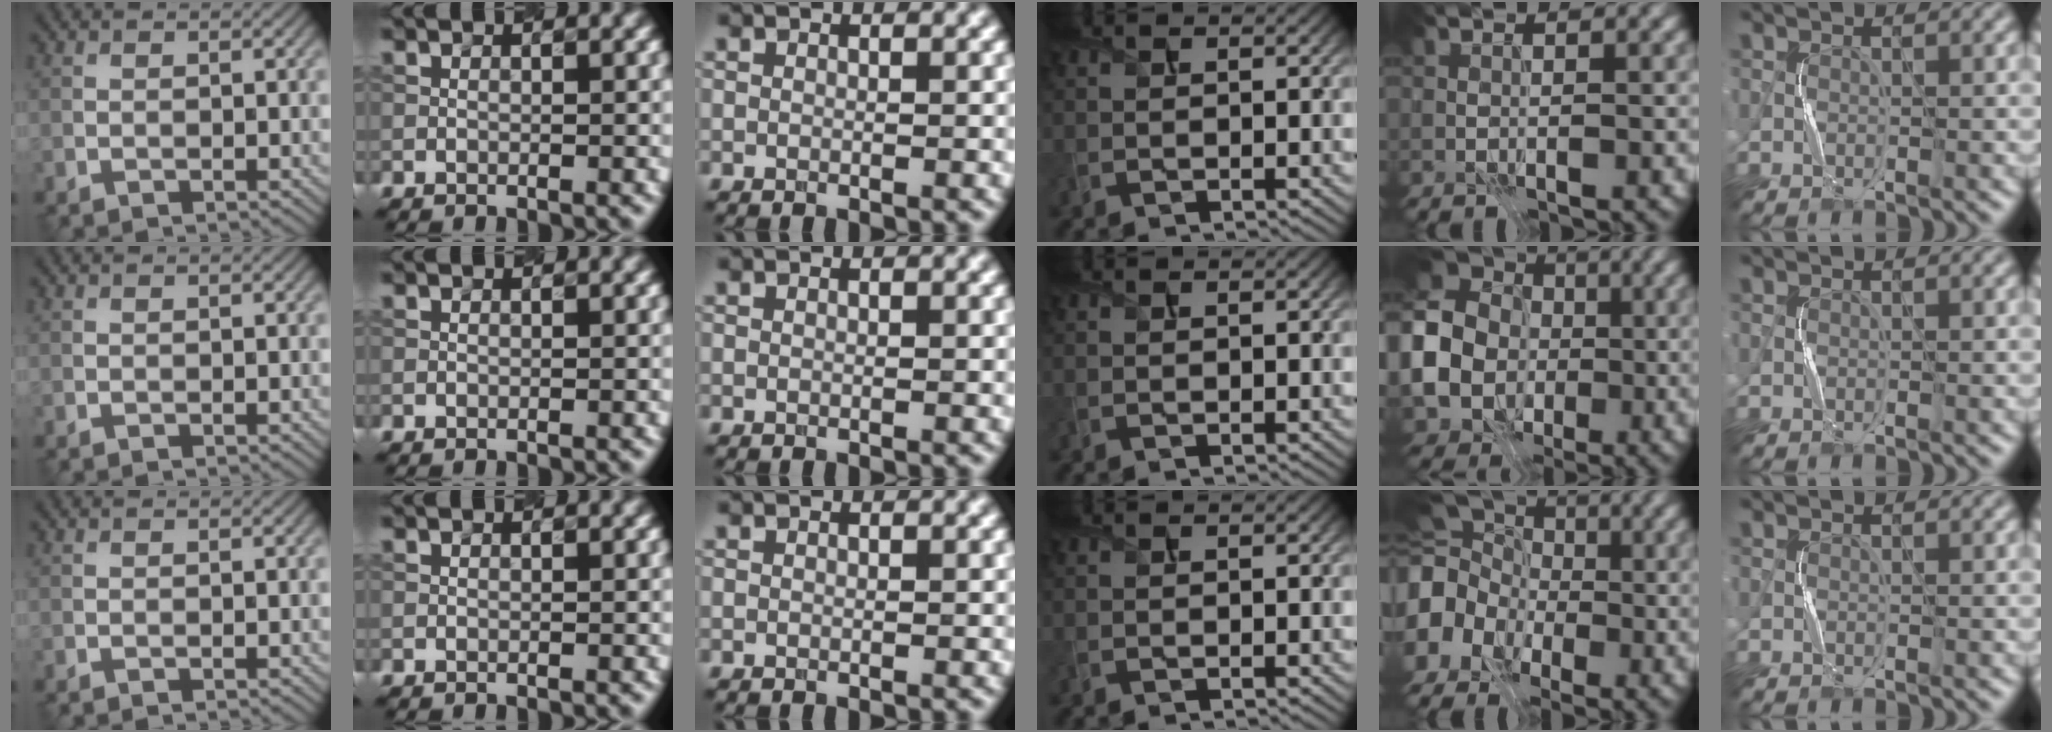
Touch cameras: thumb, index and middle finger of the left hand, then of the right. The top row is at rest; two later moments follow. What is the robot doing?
{"motion": "press", "object": "toy piano key"}